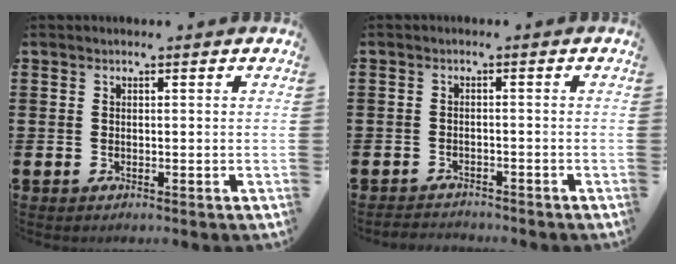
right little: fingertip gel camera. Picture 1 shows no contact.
{"total": 1.6, "force": [-1.6, 0.1, -0.2], "torque": [-0.004, 0.003, -0.035]}